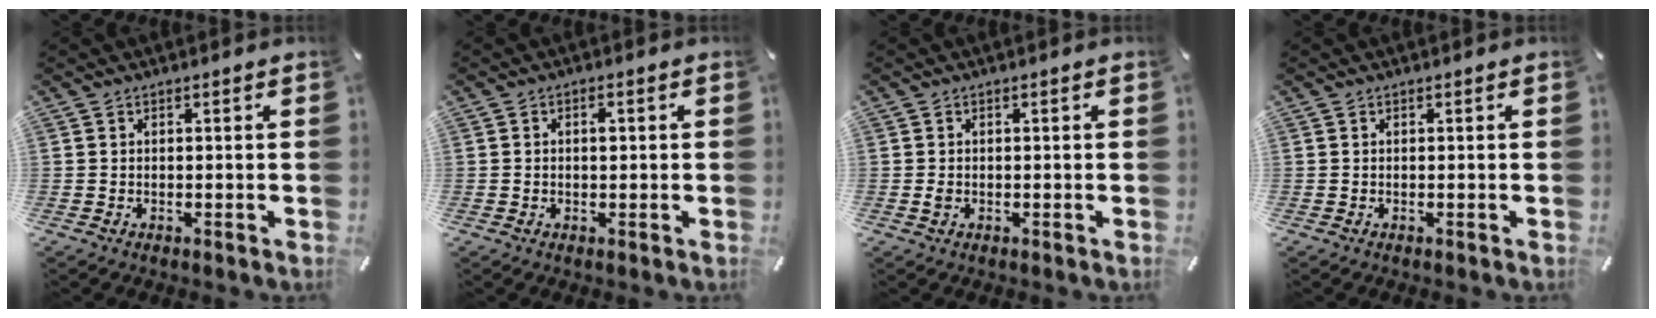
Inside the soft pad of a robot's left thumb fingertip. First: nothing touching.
{"total": 1.8, "force": [0.1, 1.0, 1.5], "torque": [-0.021, 0.001, -0.001]}
{"total": 1.1, "force": [-0.2, 0.7, 0.8], "torque": [-0.017, 0.001, -0.004]}
{"total": 0.0}